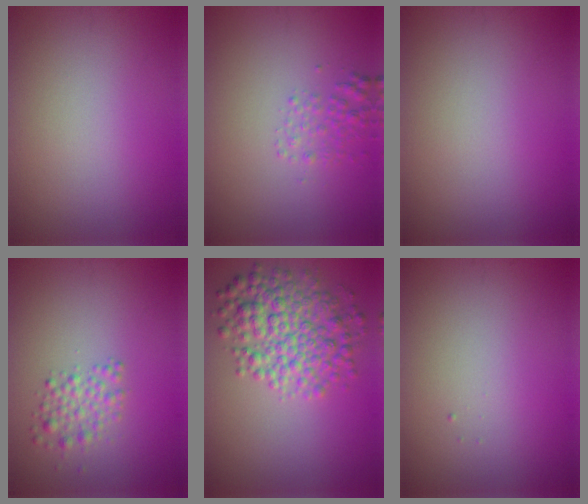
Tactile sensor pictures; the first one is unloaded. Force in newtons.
{"total": 1.7, "press": 1.7, "slide": 0.1}
{"total": 0.0}
{"total": 2.2, "press": 2.2, "slide": 0.1}
{"total": 6.2, "press": 6.2, "slide": 0.0}
{"total": 0.0}